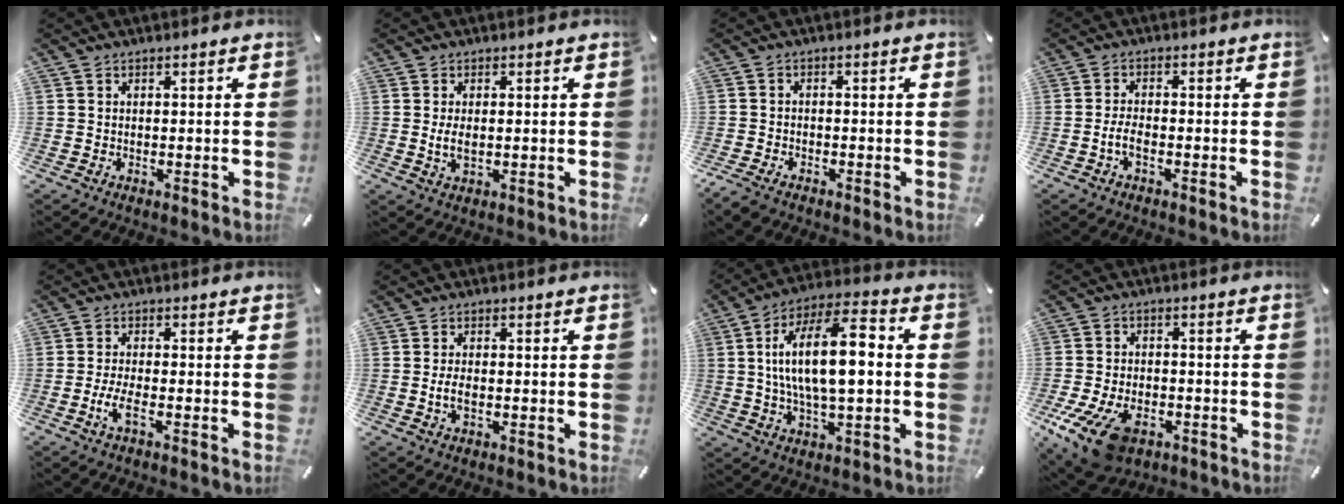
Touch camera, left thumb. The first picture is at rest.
{"total": 3.4, "force": [0.0, 1.7, 2.9], "torque": [-0.061, -0.005, -0.006]}
{"total": 2.8, "force": [-2.1, 1.4, 1.2], "torque": [-0.033, 0.006, -0.043]}
{"total": 3.8, "force": [-1.6, 1.5, 3.0], "torque": [-0.065, 0.004, -0.031]}
{"total": 4.8, "force": [-2.0, 1.3, 4.2], "torque": [-0.097, -0.009, -0.039]}
{"total": 3.2, "force": [-0.8, 1.6, 2.7], "torque": [-0.061, 0.000, -0.017]}
{"total": 17.2, "force": [1.1, 7.2, 15.6], "torque": [-0.279, 0.009, 0.017]}
{"total": 13.9, "force": [-7.4, 8.1, 8.7], "torque": [-0.179, 0.032, -0.127]}